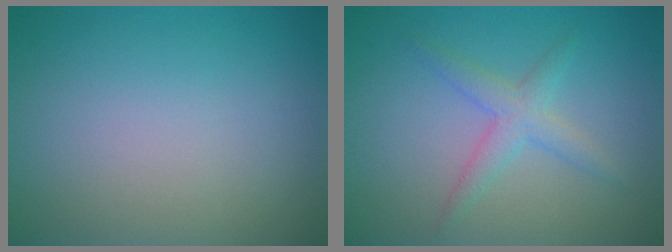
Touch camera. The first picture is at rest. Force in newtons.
{"total": 2.4, "press": 2.4, "slide": 0.1}